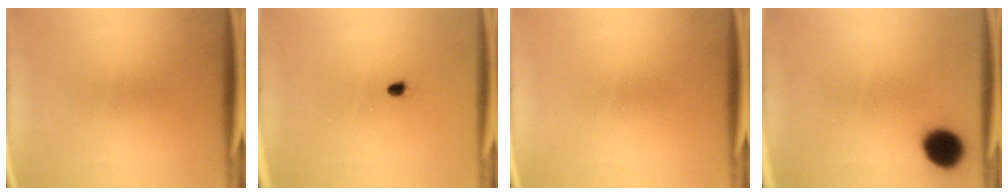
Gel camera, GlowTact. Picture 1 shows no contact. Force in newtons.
{"total": 1.0}
{"total": 0.0}
{"total": 8.6}